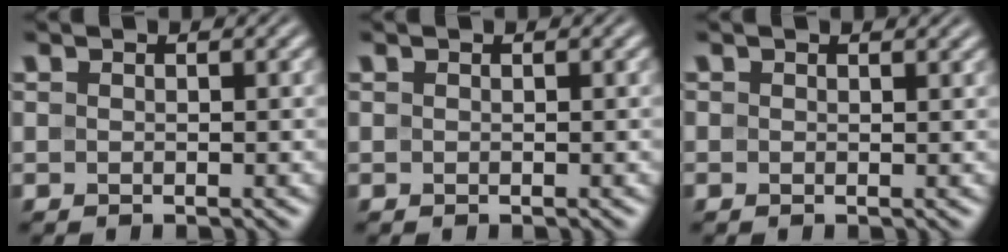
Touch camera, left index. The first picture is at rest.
{"total": 0.0}
{"total": 0.6, "force": [0.6, 0.2, 0.1], "torque": [-0.001, -0.003, 0.008]}